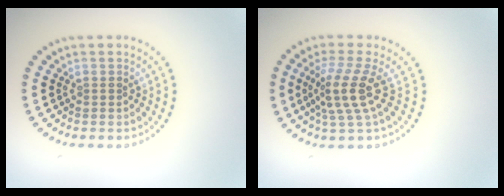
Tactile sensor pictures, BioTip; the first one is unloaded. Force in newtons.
{"total": 3.7, "press": 2.9, "slide": 2.3}